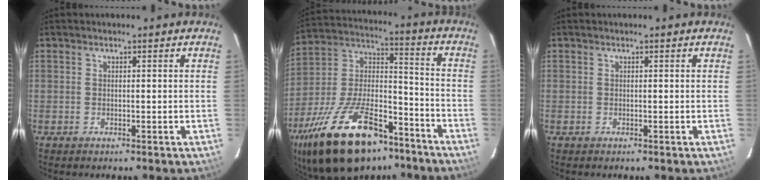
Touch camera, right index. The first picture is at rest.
{"total": 26.8, "force": [-17.4, 11.8, 16.7], "torque": [-0.324, 0.002, -0.282]}
{"total": 0.0}